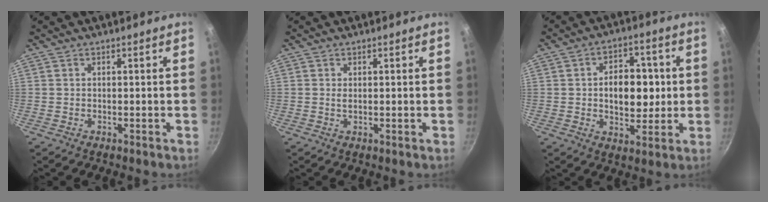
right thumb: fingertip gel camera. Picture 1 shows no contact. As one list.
[{"total": 0.8, "force": [0.2, 0.3, 0.7], "torque": [-0.015, -0.001, 0.002]}, {"total": 11.5, "force": [0.6, 7.5, 8.6], "torque": [-0.082, 0.006, 0.010]}]